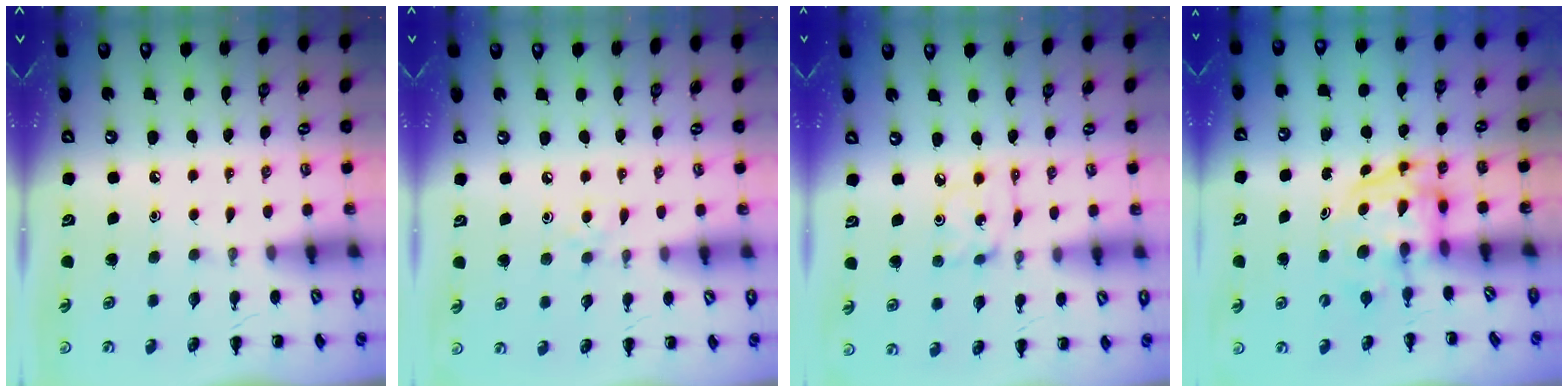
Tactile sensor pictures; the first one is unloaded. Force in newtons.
{"total": 4.8, "press": 4.5, "slide": 1.7}
{"total": 3.1, "press": 3.1, "slide": 0.2}
{"total": 3.9, "press": 3.8, "slide": 0.6}